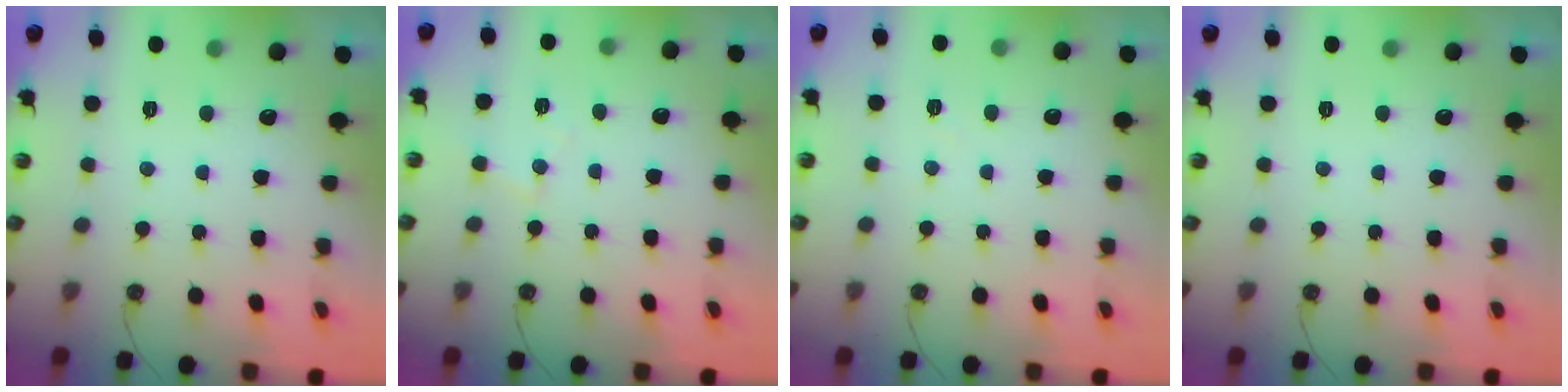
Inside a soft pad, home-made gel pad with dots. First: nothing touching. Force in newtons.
{"total": 4.6, "press": 4.5, "slide": 0.8}
{"total": 3.3, "press": 3.2, "slide": 0.6}
{"total": 0.0}